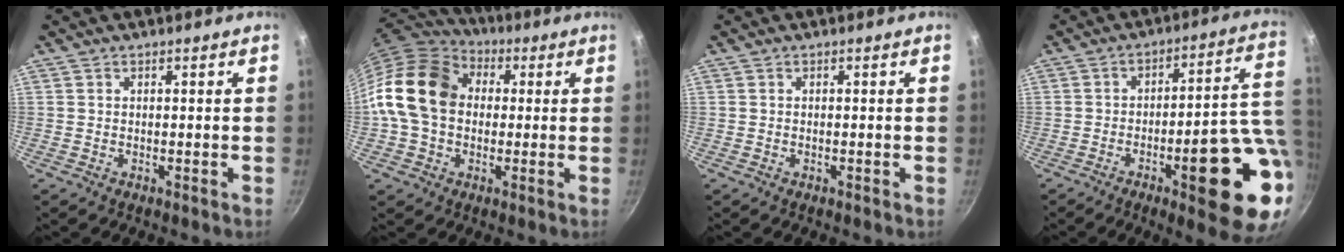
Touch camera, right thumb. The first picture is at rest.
{"total": 17.0, "force": [1.2, 13.0, 10.9], "torque": [-0.180, 0.032, 0.007]}
{"total": 0.0}
{"total": 20.2, "force": [-4.4, 5.5, 19.0], "torque": [-0.218, 0.013, -0.055]}